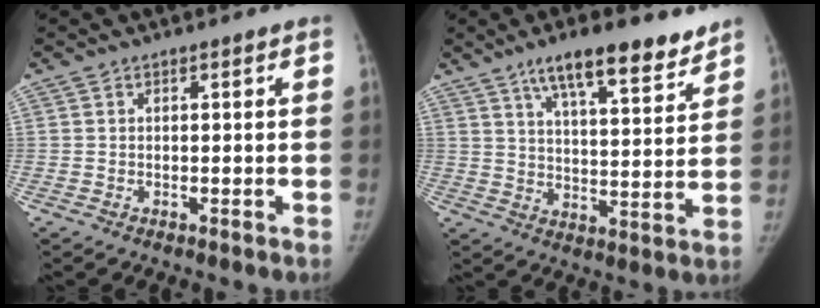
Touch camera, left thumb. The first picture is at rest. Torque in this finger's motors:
{"motor_torque": [0.61, -0.29, 1.17, -1.14, 0.07]}